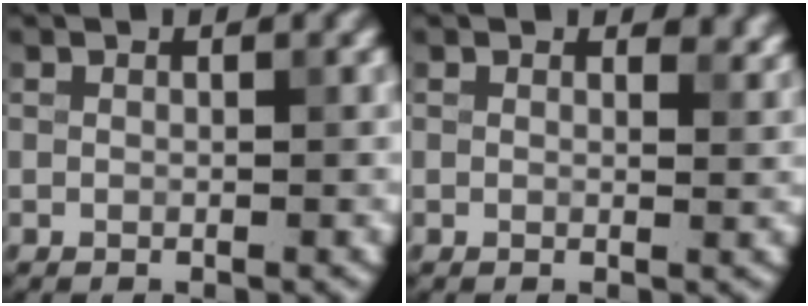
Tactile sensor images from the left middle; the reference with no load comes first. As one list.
[{"total": 1.3, "force": [1.0, 0.6, 0.6], "torque": [-0.006, -0.005, 0.014]}]